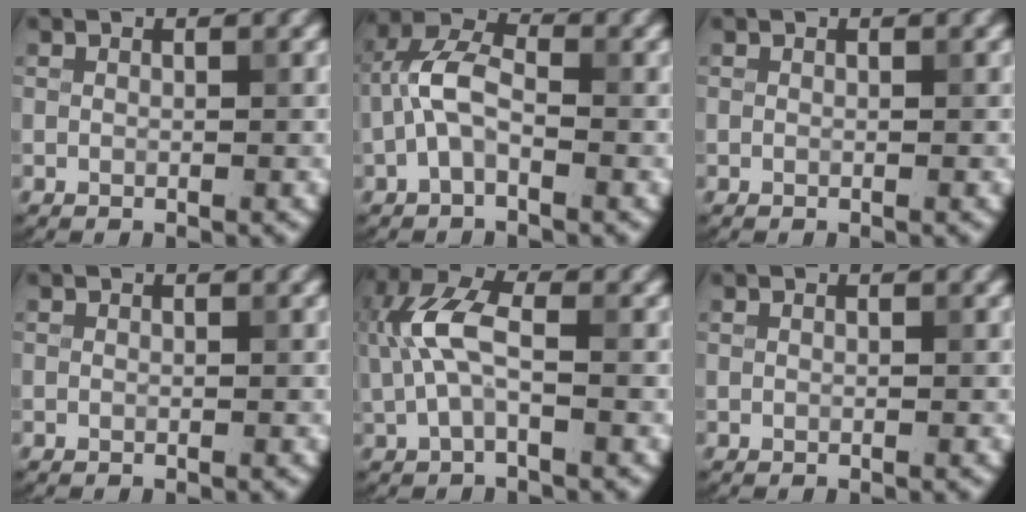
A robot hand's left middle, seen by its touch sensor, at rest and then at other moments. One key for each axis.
{"total": 4.2, "fx": -1.1, "fy": 2.1, "fz": 3.4, "tx": -0.075, "ty": 0.019, "tz": -0.031}
{"total": 0.0}
{"total": 0.0}
{"total": 5.0, "fx": 0.4, "fy": 2.3, "fz": 4.4, "tx": -0.104, "ty": 0.017, "tz": 0.003}
{"total": 0.0}